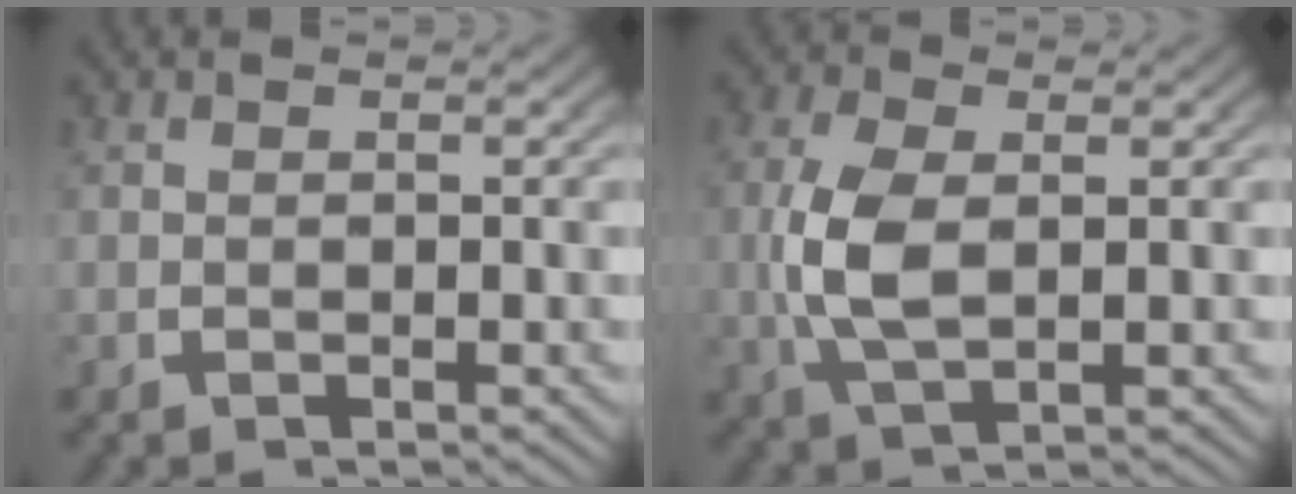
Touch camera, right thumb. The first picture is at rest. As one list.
[{"total": 5.3, "force": [0.1, 2.9, 4.4], "torque": [-0.116, -0.017, 0.012]}]